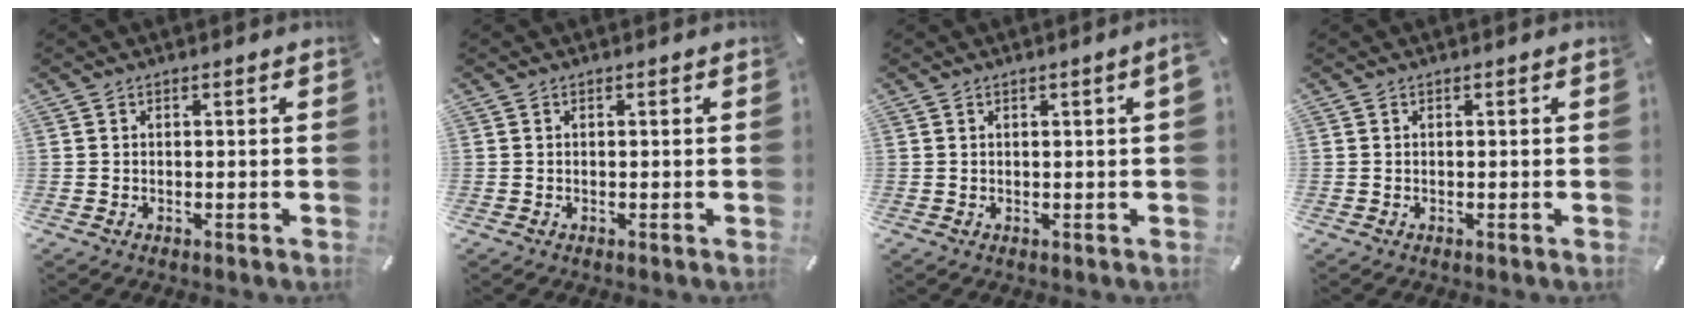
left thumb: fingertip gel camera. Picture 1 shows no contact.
{"total": 0.0}
{"total": 1.4, "force": [0.3, -0.1, 1.4], "torque": [-0.024, -0.003, 0.006]}
{"total": 0.0}